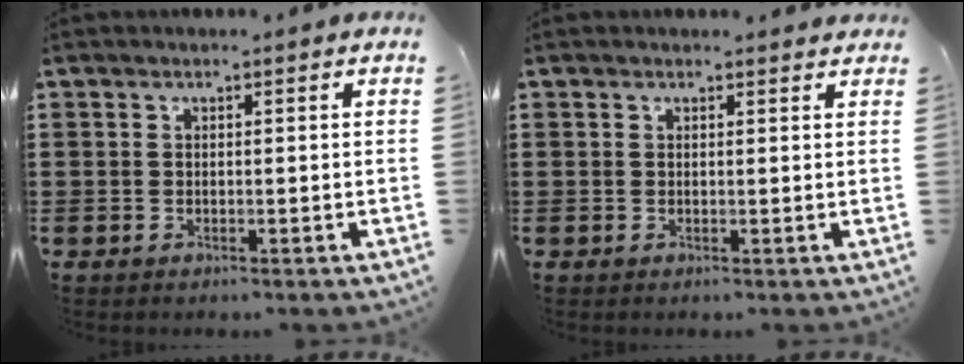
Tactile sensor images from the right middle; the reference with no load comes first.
{"total": 0.7, "force": [0.6, 0.3, 0.2], "torque": [0.003, -0.002, 0.010]}